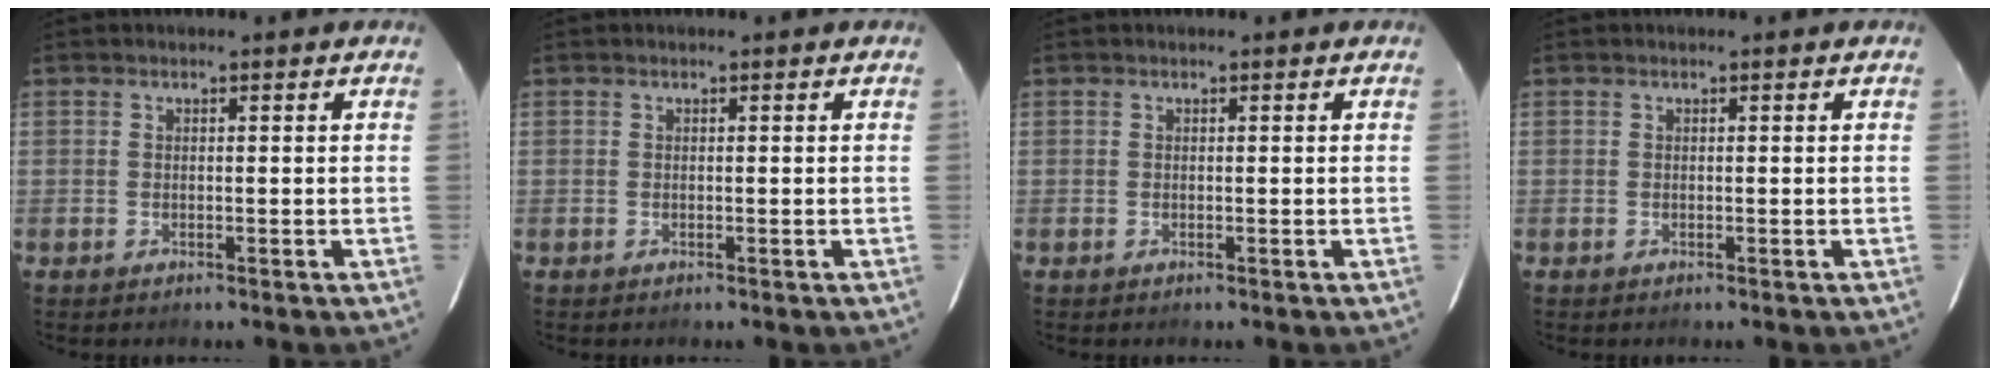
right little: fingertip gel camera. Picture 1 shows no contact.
{"total": 0.0}
{"total": 0.0}
{"total": 0.0}